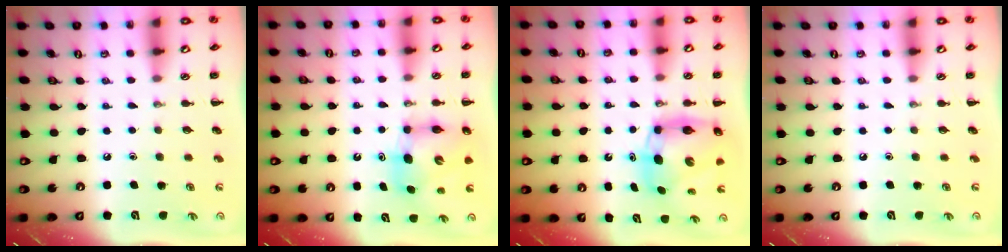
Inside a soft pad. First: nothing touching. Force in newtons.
{"total": 8.1, "press": 7.9, "slide": 1.8}
{"total": 8.1, "press": 7.8, "slide": 2.2}
{"total": 0.0}